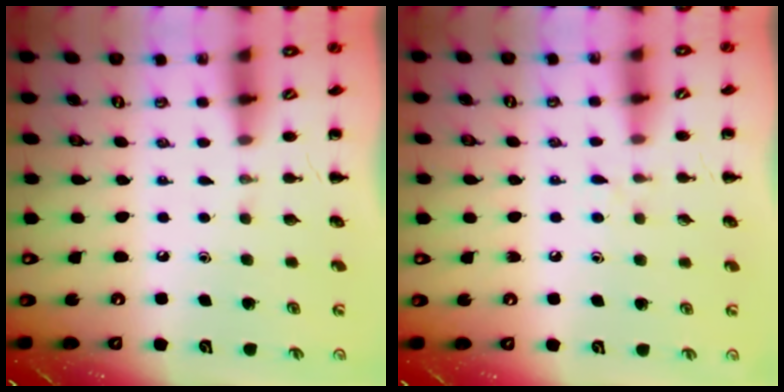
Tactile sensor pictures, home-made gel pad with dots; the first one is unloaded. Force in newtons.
{"total": 4.8, "press": 4.4, "slide": 1.9}